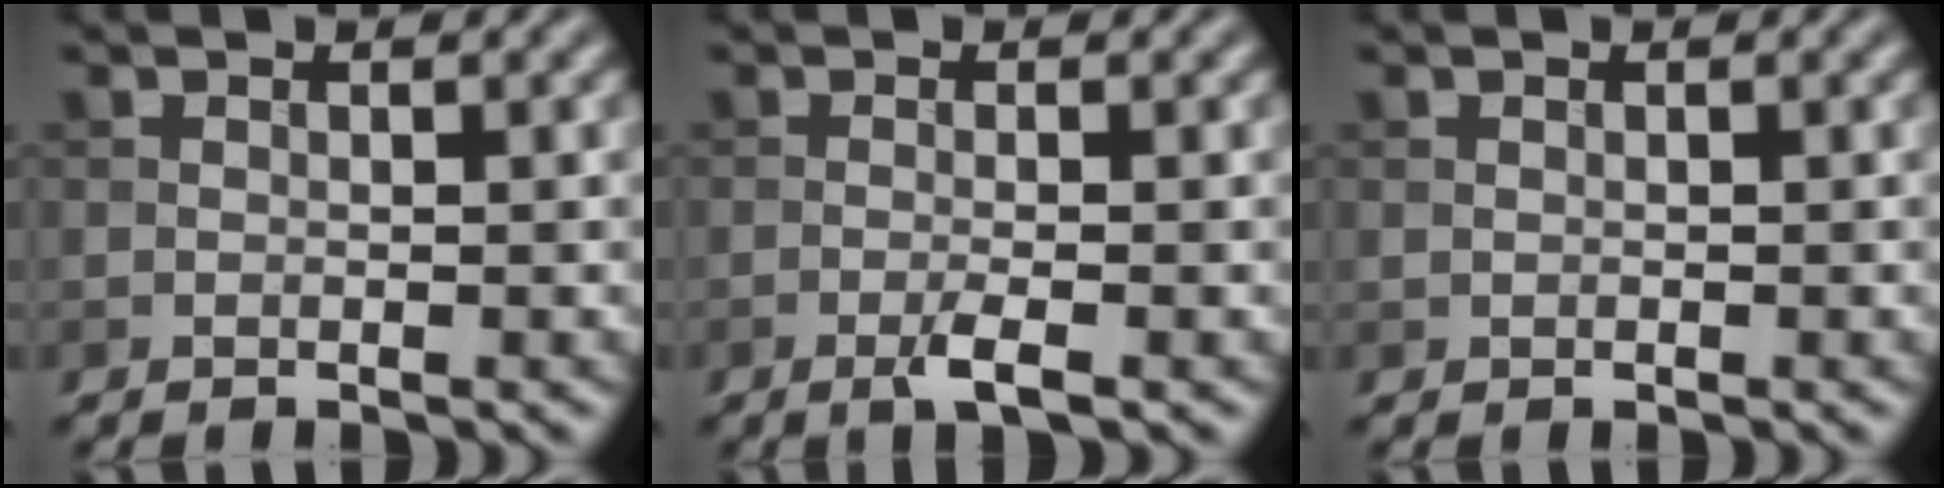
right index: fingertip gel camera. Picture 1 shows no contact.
{"total": 2.0, "force": [-1.0, 0.3, 1.8], "torque": [-0.030, 0.002, -0.022]}
{"total": 0.0}